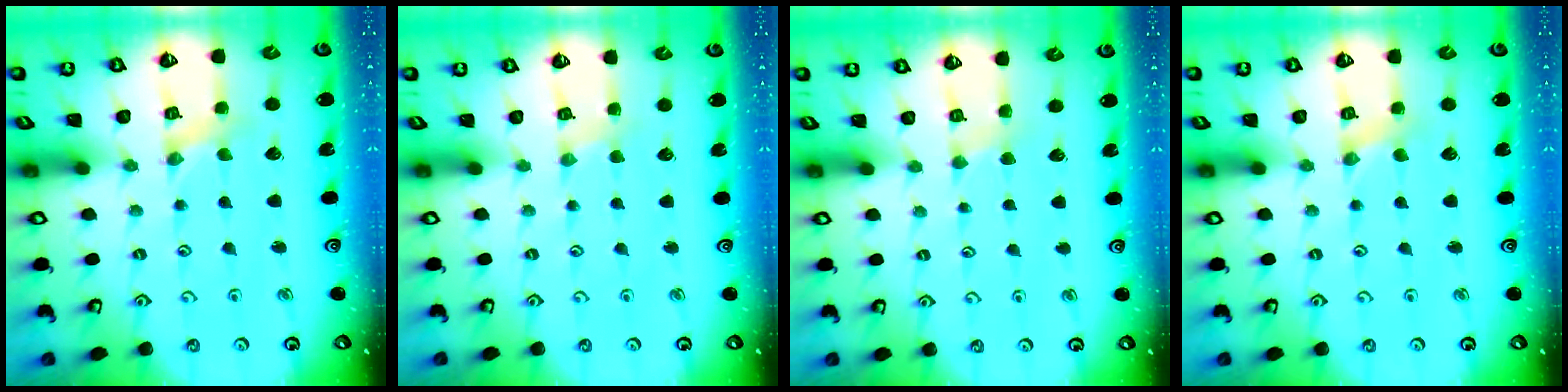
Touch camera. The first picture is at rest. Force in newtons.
{"total": 1.3, "press": 1.2, "slide": 0.3}
{"total": 2.0, "press": 2.0, "slide": 0.3}
{"total": 0.8, "press": 0.8, "slide": 0.1}